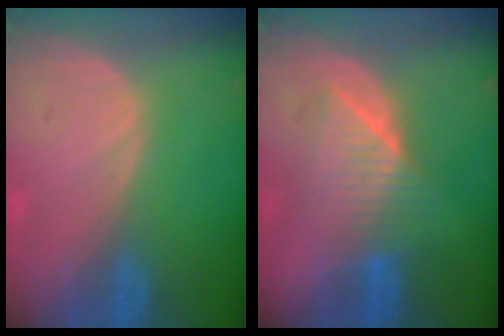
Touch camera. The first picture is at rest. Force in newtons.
{"total": 6.4, "press": 6.3, "slide": 1.0}